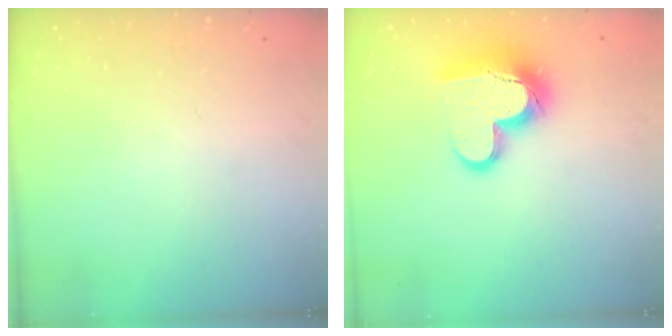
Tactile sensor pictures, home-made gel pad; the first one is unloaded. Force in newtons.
{"total": 14.9, "press": 14.9, "slide": 1.2}